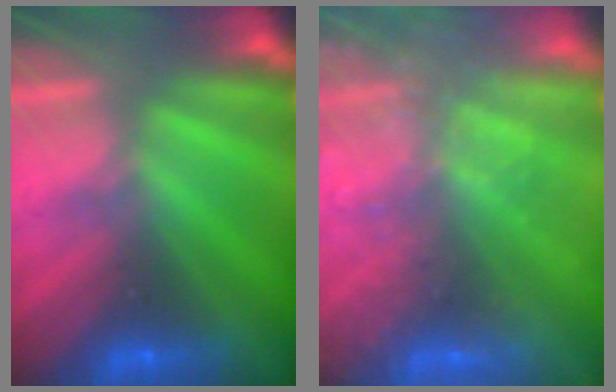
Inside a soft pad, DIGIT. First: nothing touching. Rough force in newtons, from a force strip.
{"total": 6.1}